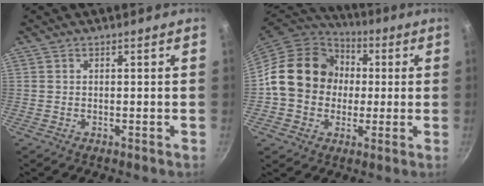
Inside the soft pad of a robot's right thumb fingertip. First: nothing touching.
{"total": 17.4, "force": [1.0, 14.8, 9.1], "torque": [-0.123, 0.030, 0.007]}